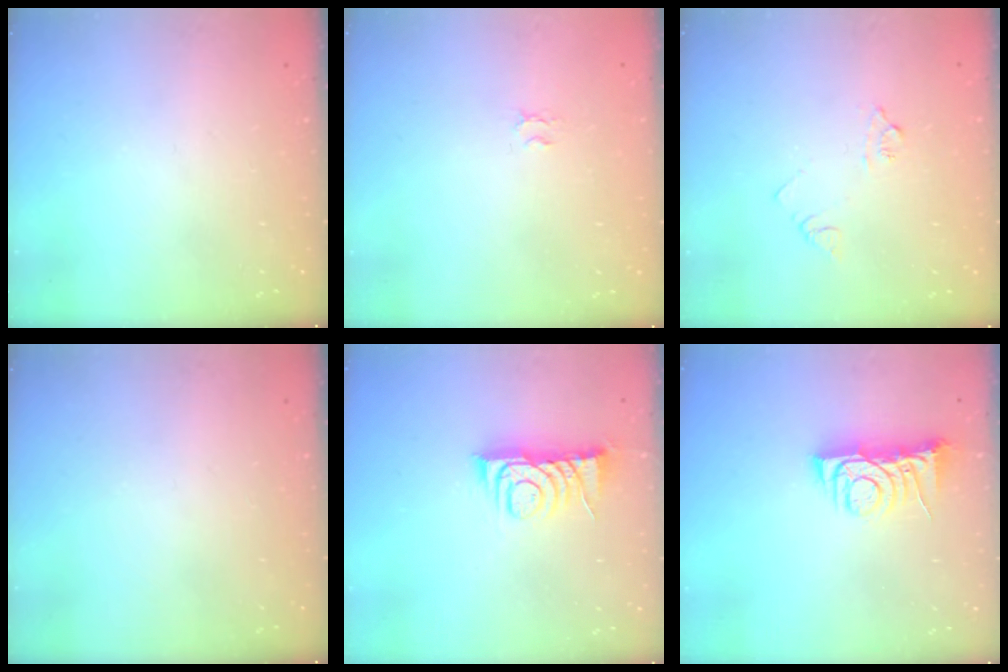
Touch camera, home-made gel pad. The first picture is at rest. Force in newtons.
{"total": 1.9, "press": 1.9, "slide": 0.2}
{"total": 5.3, "press": 5.2, "slide": 0.5}
{"total": 0.0}
{"total": 7.4, "press": 7.4, "slide": 0.4}
{"total": 6.7, "press": 6.7, "slide": 1.0}